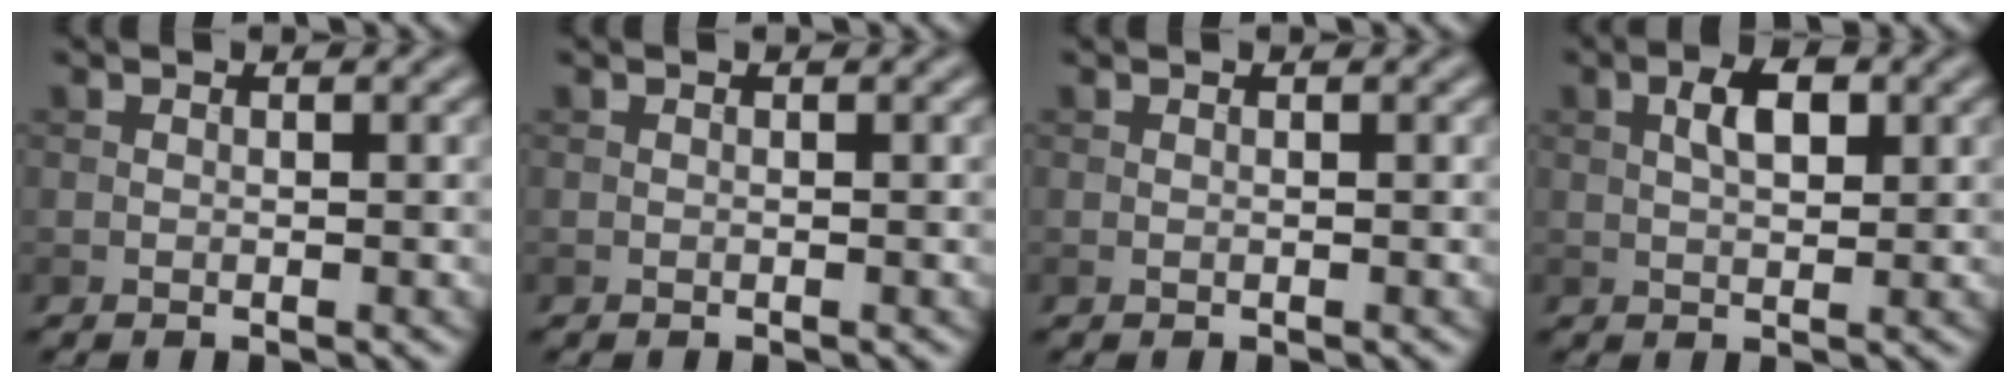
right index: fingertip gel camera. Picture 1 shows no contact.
{"total": 0.0}
{"total": 0.0}
{"total": 3.1, "force": [0.8, 1.5, 2.6], "torque": [-0.048, 0.005, 0.013]}